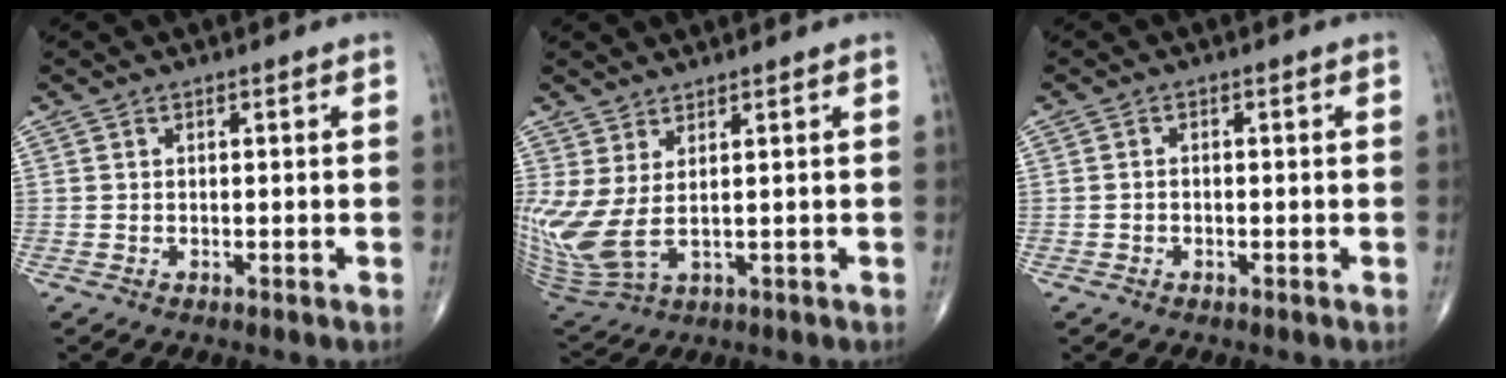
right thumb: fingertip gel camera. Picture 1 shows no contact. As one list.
[{"total": 10.3, "force": [1.5, 4.3, 9.3], "torque": [-0.234, -0.014, 0.049]}, {"total": 0.9, "force": [-0.3, 0.7, 0.5], "torque": [-0.006, 0.003, -0.006]}]